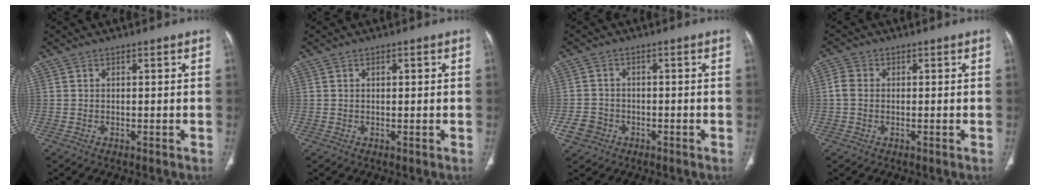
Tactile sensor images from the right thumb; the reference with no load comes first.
{"total": 1.0, "force": [0.3, 0.4, 0.8], "torque": [-0.015, 0.001, 0.005]}
{"total": 4.0, "force": [-1.8, 3.4, 1.1], "torque": [-0.013, 0.014, -0.030]}
{"total": 2.6, "force": [-0.1, 2.1, 1.5], "torque": [-0.031, 0.004, -0.009]}